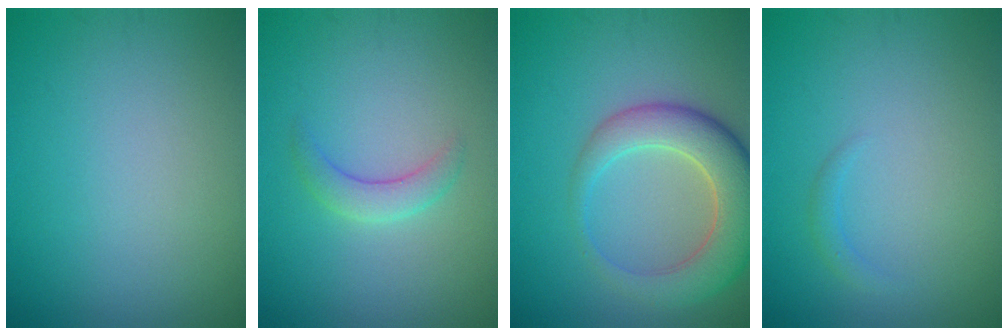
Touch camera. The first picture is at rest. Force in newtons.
{"total": 2.0, "press": 2.0, "slide": 0.1}
{"total": 6.4, "press": 6.4, "slide": 0.4}
{"total": 0.8, "press": 0.8, "slide": 0.0}